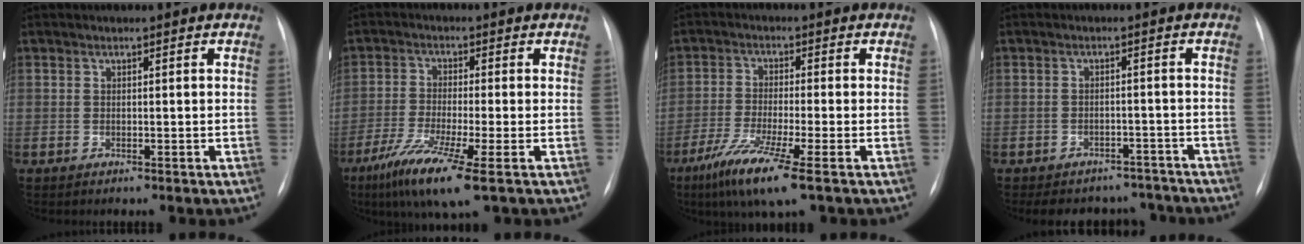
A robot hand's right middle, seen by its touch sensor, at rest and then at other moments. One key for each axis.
{"total": 9.3, "fx": -4.7, "fy": -0.1, "fz": 8.0, "tx": -0.156, "ty": -0.030, "tz": -0.087}
{"total": 8.8, "fx": -4.8, "fy": -0.4, "fz": 7.3, "tx": -0.146, "ty": -0.029, "tz": -0.091}
{"total": 10.5, "fx": -9.4, "fy": 4.4, "fz": 1.9, "tx": -0.017, "ty": 0.016, "tz": -0.106}